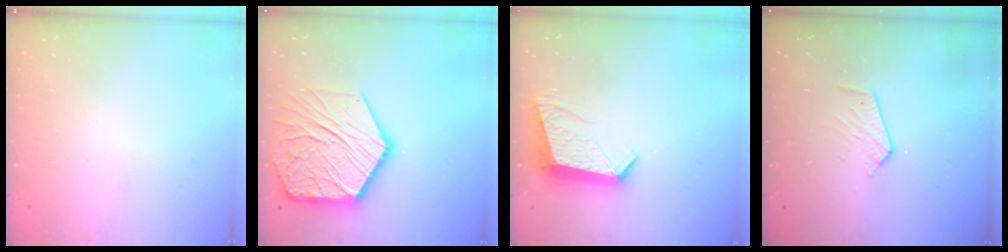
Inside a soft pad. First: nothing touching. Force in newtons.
{"total": 22.5, "press": 22.3, "slide": 2.3}
{"total": 10.9, "press": 10.8, "slide": 1.1}
{"total": 4.7, "press": 4.7, "slide": 0.4}